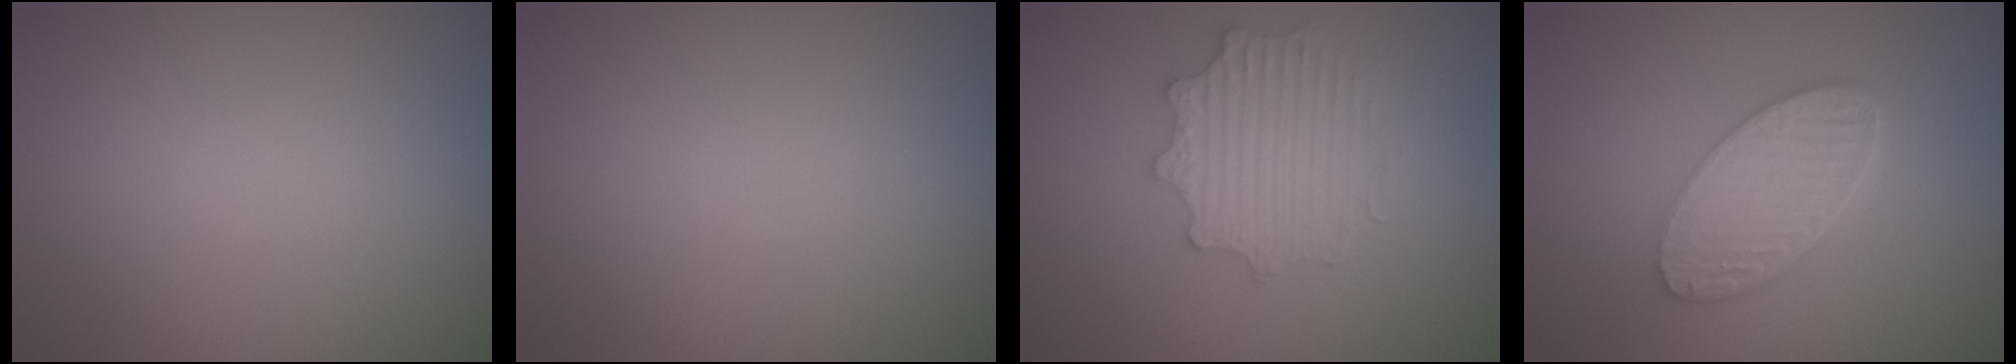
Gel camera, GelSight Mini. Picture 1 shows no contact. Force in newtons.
{"total": 0.0}
{"total": 3.4, "press": 3.1, "slide": 1.2}
{"total": 5.7, "press": 4.4, "slide": 3.6}